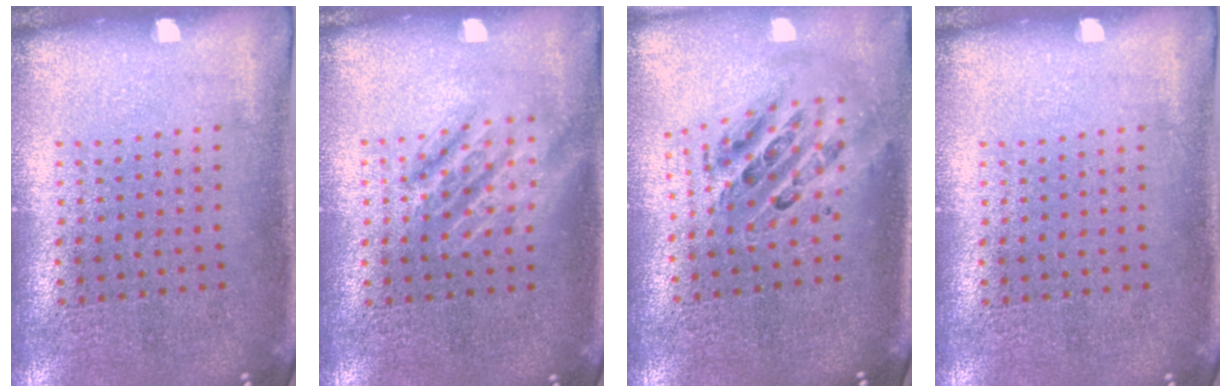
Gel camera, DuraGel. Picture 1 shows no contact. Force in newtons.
{"total": 1.2, "press": 1.2, "slide": 0.2}
{"total": 1.1, "press": 1.0, "slide": 0.4}
{"total": 0.0}